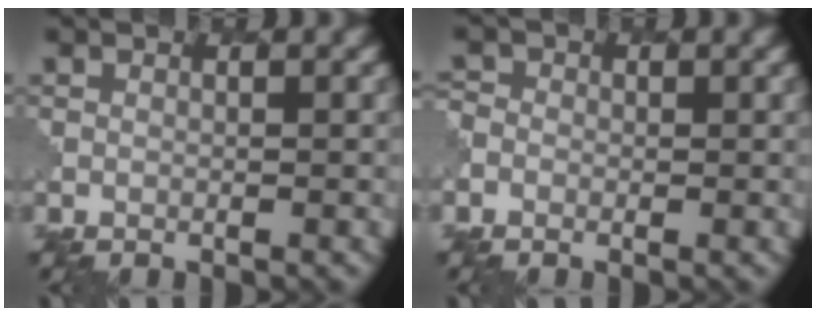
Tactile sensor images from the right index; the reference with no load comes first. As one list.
[{"total": 1.4, "force": [-0.4, 1.3, 0.3], "torque": [0.002, 0.001, -0.011]}]